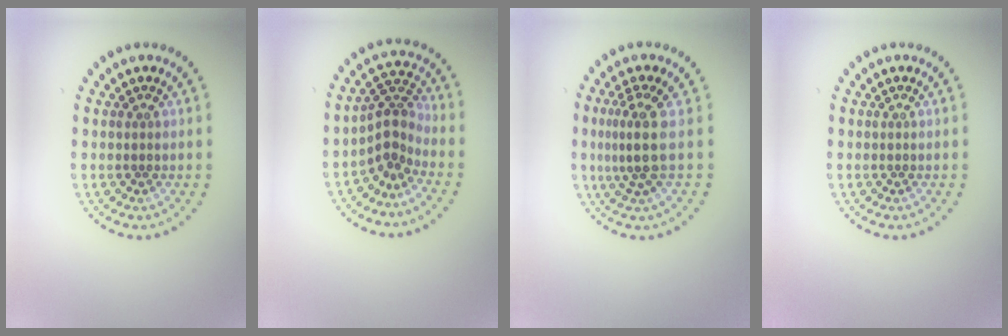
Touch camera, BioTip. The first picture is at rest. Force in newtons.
{"total": 2.8, "press": 1.9, "slide": 2.1}
{"total": 3.0, "press": 2.2, "slide": 2.0}
{"total": 0.0}